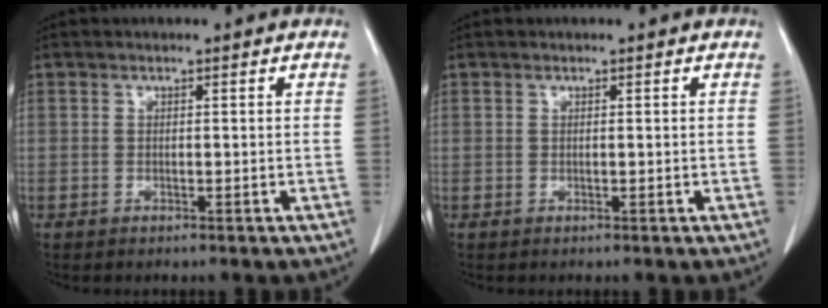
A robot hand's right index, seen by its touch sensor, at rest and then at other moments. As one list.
[{"total": 0.0}]